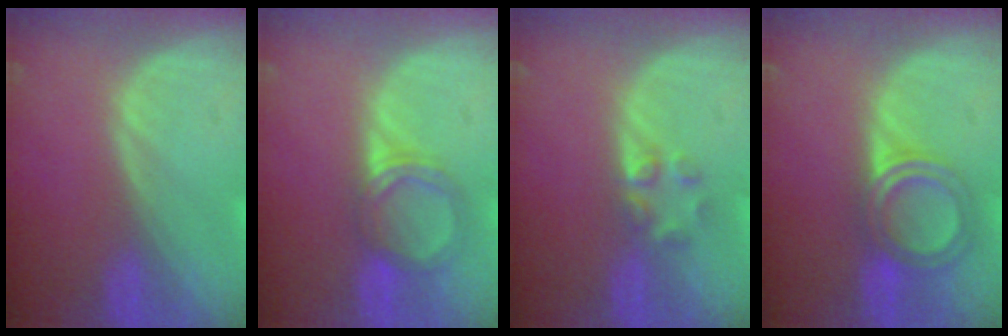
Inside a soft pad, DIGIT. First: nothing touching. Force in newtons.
{"total": 4.7, "press": 4.4, "slide": 1.7}
{"total": 2.6, "press": 2.6, "slide": 0.2}
{"total": 5.5, "press": 5.4, "slide": 0.6}